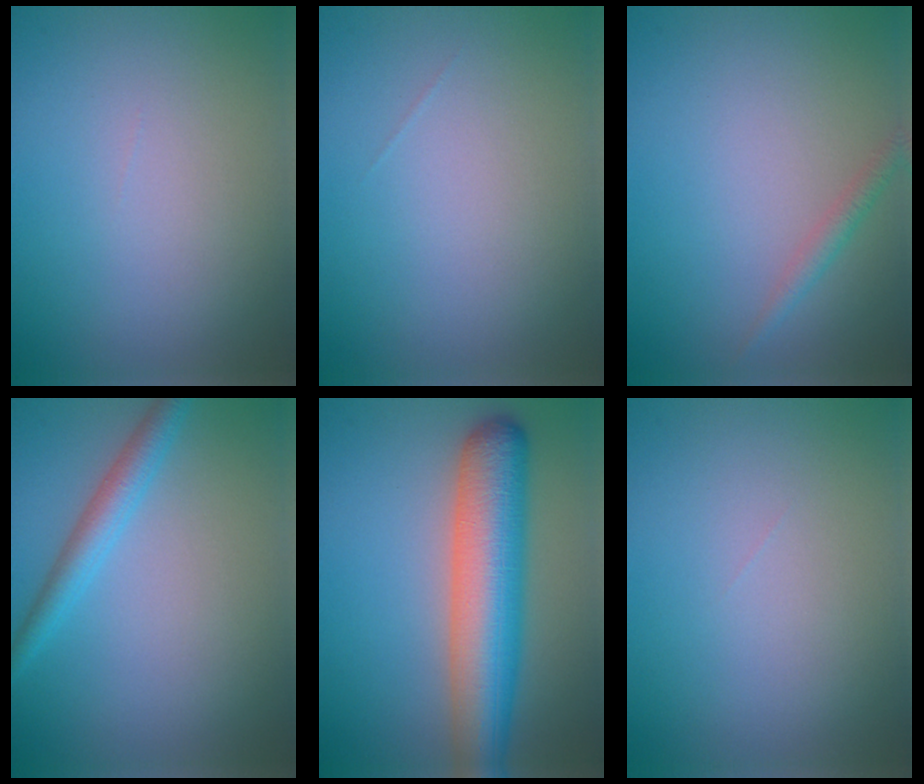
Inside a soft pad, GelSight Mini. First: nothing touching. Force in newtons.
{"total": 0.0}
{"total": 1.3, "press": 1.3, "slide": 0.0}
{"total": 2.9, "press": 2.9, "slide": 0.1}
{"total": 8.9, "press": 8.8, "slide": 0.3}
{"total": 0.0}